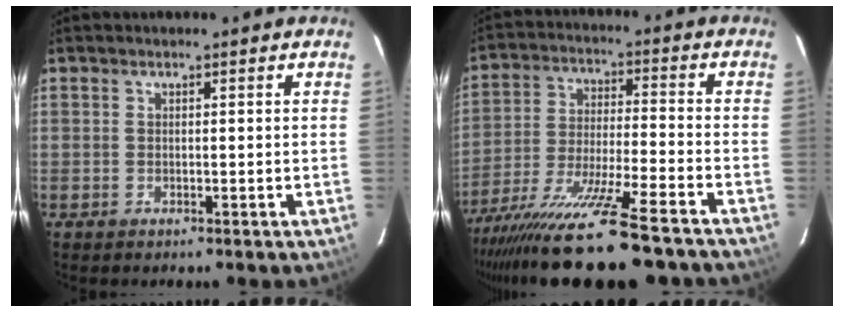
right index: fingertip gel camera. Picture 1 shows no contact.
{"total": 19.5, "force": [-16.5, 0.7, 10.5], "torque": [-0.205, -0.053, -0.271]}